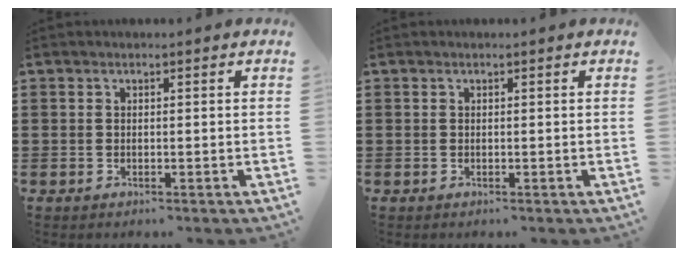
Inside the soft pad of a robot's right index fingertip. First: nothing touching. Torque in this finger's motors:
{"motor_torque": [0.00, 0.00, 0.00, 0.00]}